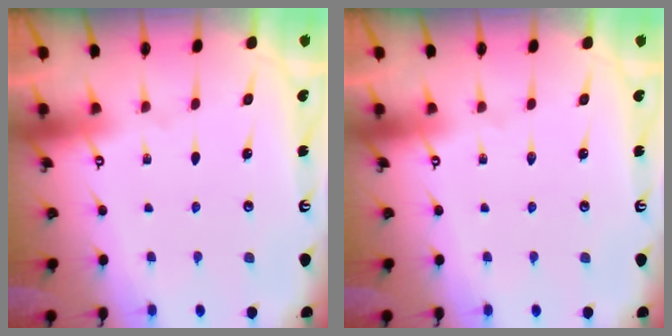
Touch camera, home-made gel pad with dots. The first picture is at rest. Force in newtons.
{"total": 0.0}